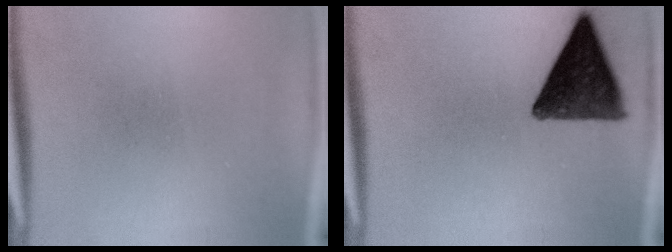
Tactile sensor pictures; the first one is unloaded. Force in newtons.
{"total": 13.0}